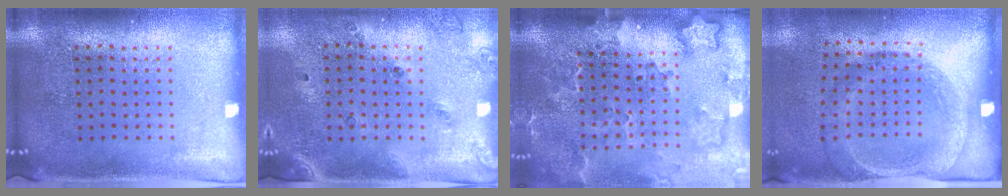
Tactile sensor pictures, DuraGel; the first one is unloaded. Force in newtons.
{"total": 1.5, "press": 1.2, "slide": 0.9}
{"total": 3.0, "press": 2.3, "slide": 1.9}
{"total": 1.8, "press": 1.1, "slide": 1.4}